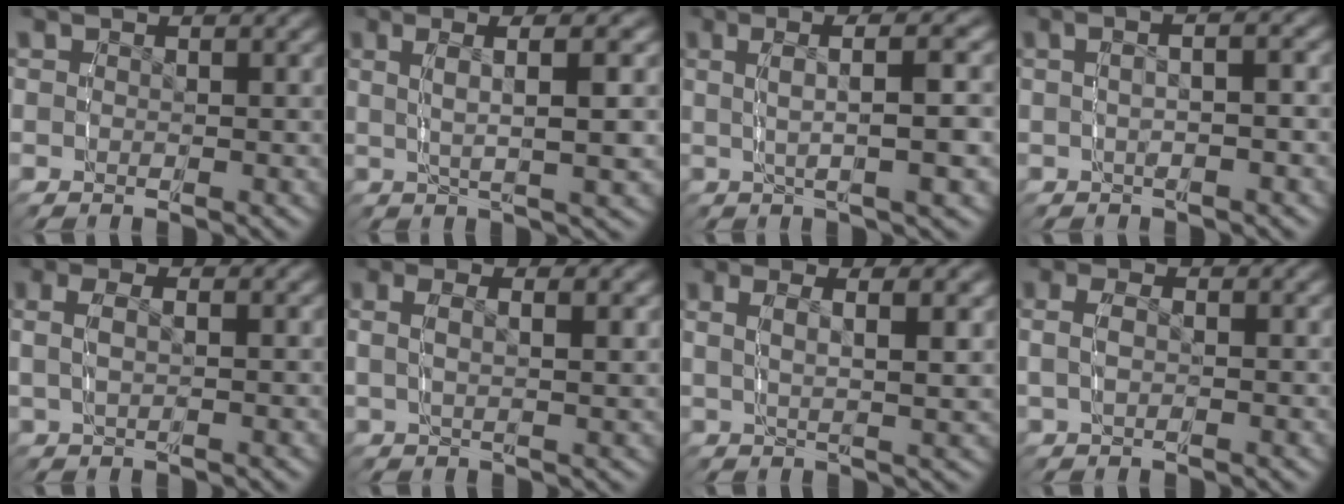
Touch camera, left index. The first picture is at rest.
{"total": 5.2, "force": [1.7, 0.5, 4.9], "torque": [-0.070, 0.014, 0.030]}
{"total": 5.1, "force": [1.3, 0.5, 4.9], "torque": [-0.073, 0.014, 0.021]}
{"total": 2.9, "force": [0.2, 0.9, 2.7], "torque": [-0.034, 0.016, -0.003]}
{"total": 2.4, "force": [0.5, 1.2, 2.0], "torque": [-0.045, 0.004, 0.009]}
{"total": 2.7, "force": [0.9, 1.0, 2.4], "torque": [-0.050, 0.002, 0.016]}
{"total": 3.9, "force": [1.6, 1.1, 3.4], "torque": [-0.059, 0.003, 0.027]}
{"total": 1.9, "force": [0.2, 1.1, 1.5], "torque": [-0.040, 0.001, 0.004]}